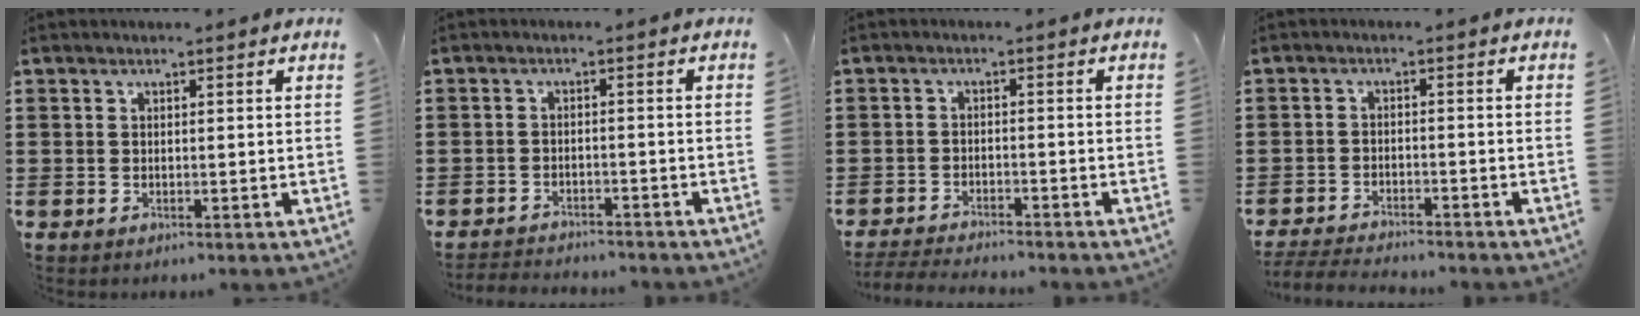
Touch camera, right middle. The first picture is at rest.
{"total": 2.6, "force": [-2.6, 0.4, -0.2], "torque": [-0.004, 0.000, -0.058]}
{"total": 3.2, "force": [-3.2, 0.3, 0.3], "torque": [-0.014, -0.002, -0.071]}
{"total": 3.5, "force": [-3.4, 0.4, 0.3], "torque": [-0.014, 0.000, -0.076]}